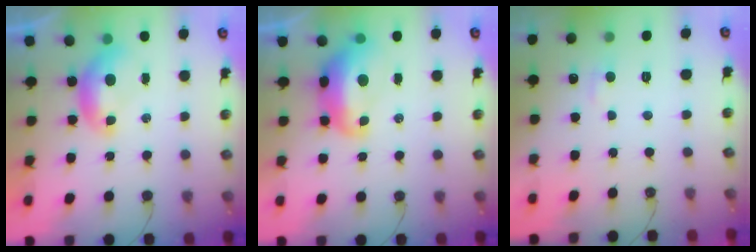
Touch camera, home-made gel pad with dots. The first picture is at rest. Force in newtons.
{"total": 5.6, "press": 5.5, "slide": 1.0}
{"total": 1.4, "press": 1.3, "slide": 0.6}